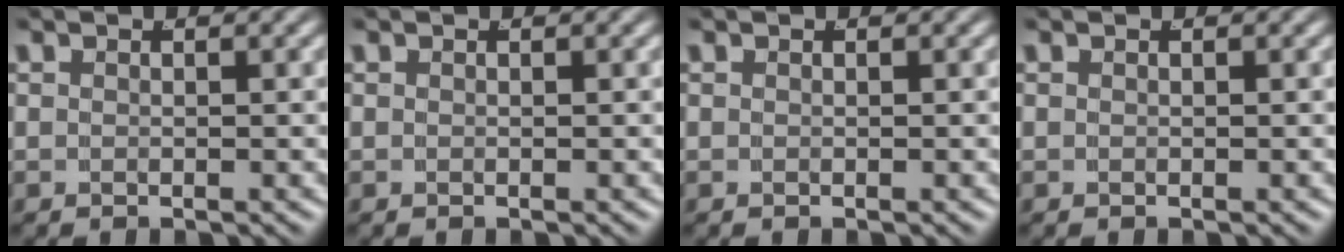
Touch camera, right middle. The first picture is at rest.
{"total": 0.0}
{"total": 0.0}
{"total": 0.0}